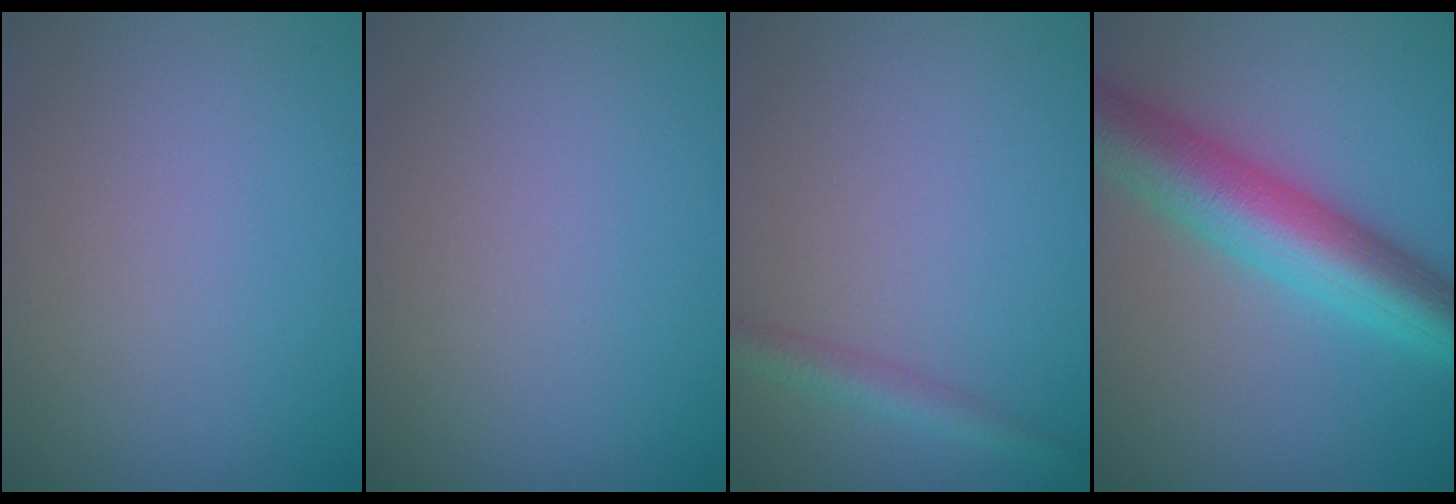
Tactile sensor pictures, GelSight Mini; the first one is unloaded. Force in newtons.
{"total": 0.0}
{"total": 2.2, "press": 2.2, "slide": 0.1}
{"total": 8.8, "press": 8.7, "slide": 0.3}